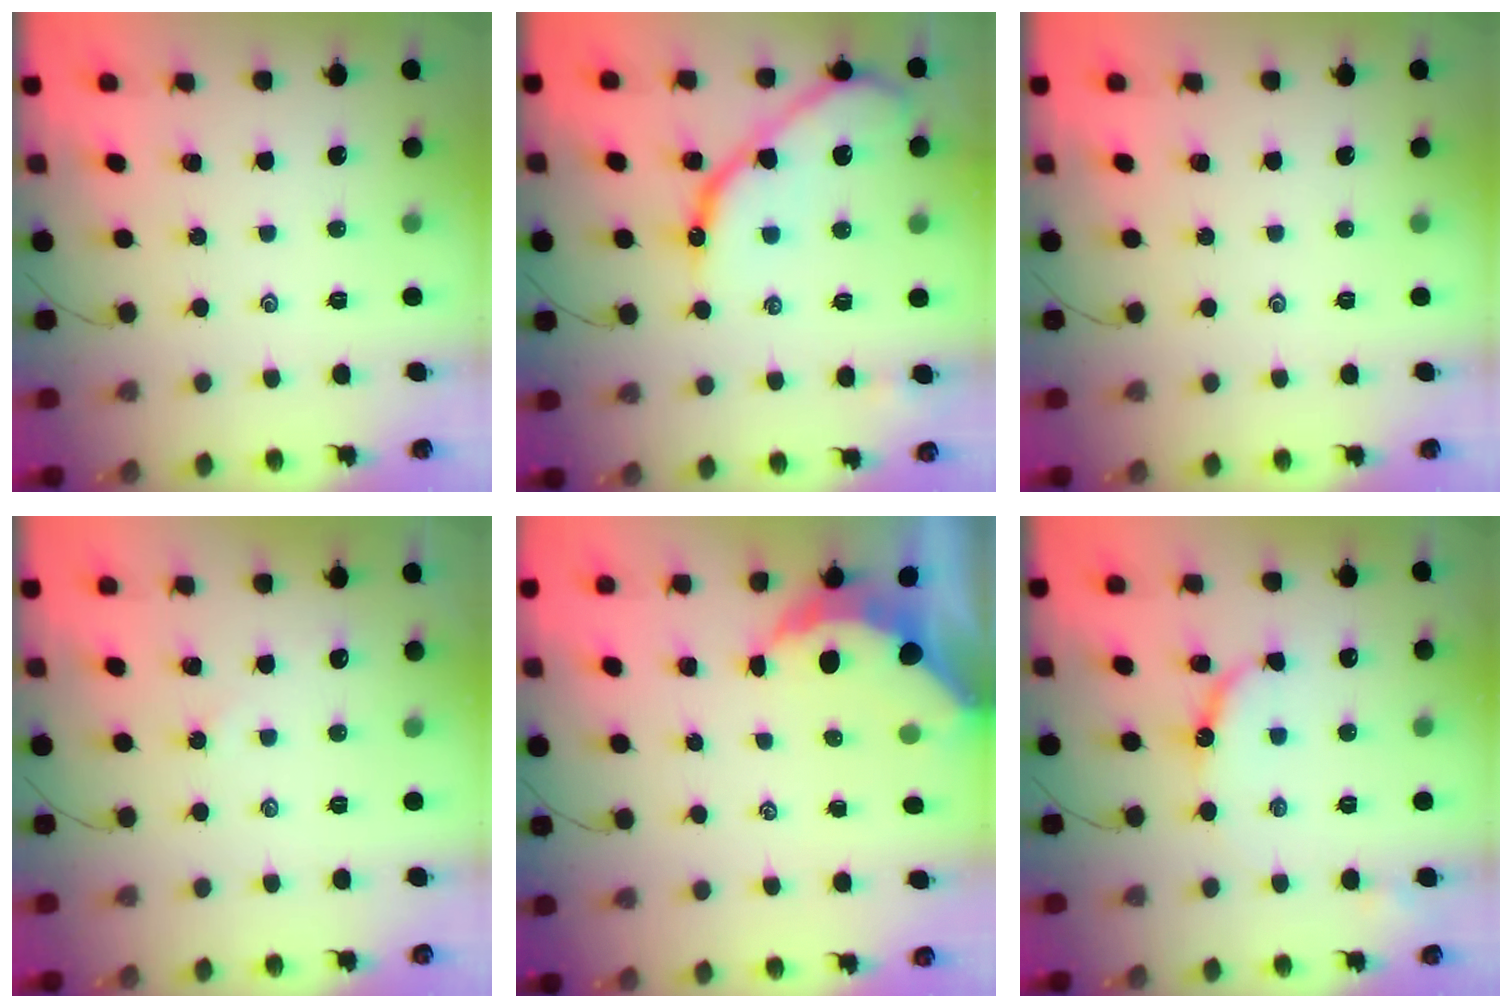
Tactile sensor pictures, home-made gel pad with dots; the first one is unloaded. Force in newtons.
{"total": 12.2, "press": 12.1, "slide": 1.4}
{"total": 0.0}
{"total": 2.8, "press": 2.8, "slide": 0.5}
{"total": 5.9, "press": 5.8, "slide": 0.9}
{"total": 8.0, "press": 7.9, "slide": 0.4}